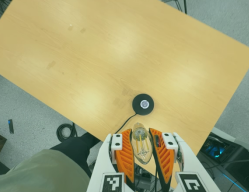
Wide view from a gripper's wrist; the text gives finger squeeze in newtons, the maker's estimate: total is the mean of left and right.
{"total": 25.3, "left": 28.2, "right": 22.4}